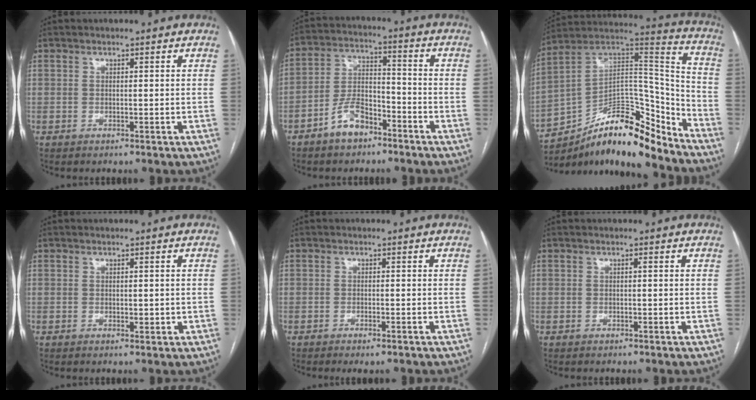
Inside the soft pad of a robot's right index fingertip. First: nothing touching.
{"total": 7.9, "force": [-5.1, 3.9, 4.6], "torque": [-0.096, 0.020, -0.093]}
{"total": 21.1, "force": [-16.4, 6.1, 11.7], "torque": [-0.185, 0.059, -0.276]}
{"total": 1.4, "force": [0.0, 0.8, 1.2], "torque": [-0.016, -0.004, 0.003]}
{"total": 1.6, "force": [-1.1, 0.3, 1.1], "torque": [-0.016, -0.003, -0.013]}
{"total": 0.0}